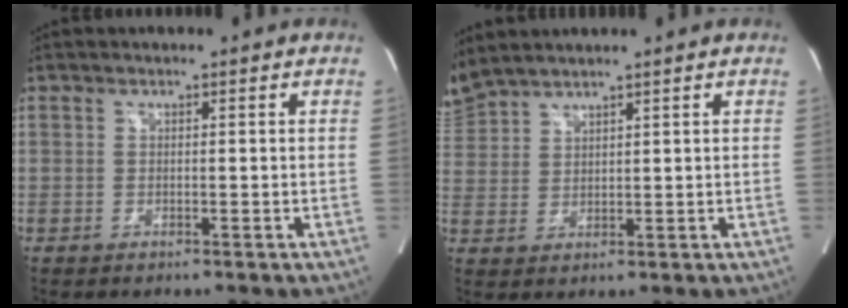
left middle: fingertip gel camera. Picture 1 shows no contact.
{"total": 5.7, "force": [5.5, 0.4, 1.4], "torque": [-0.045, 0.023, 0.118]}